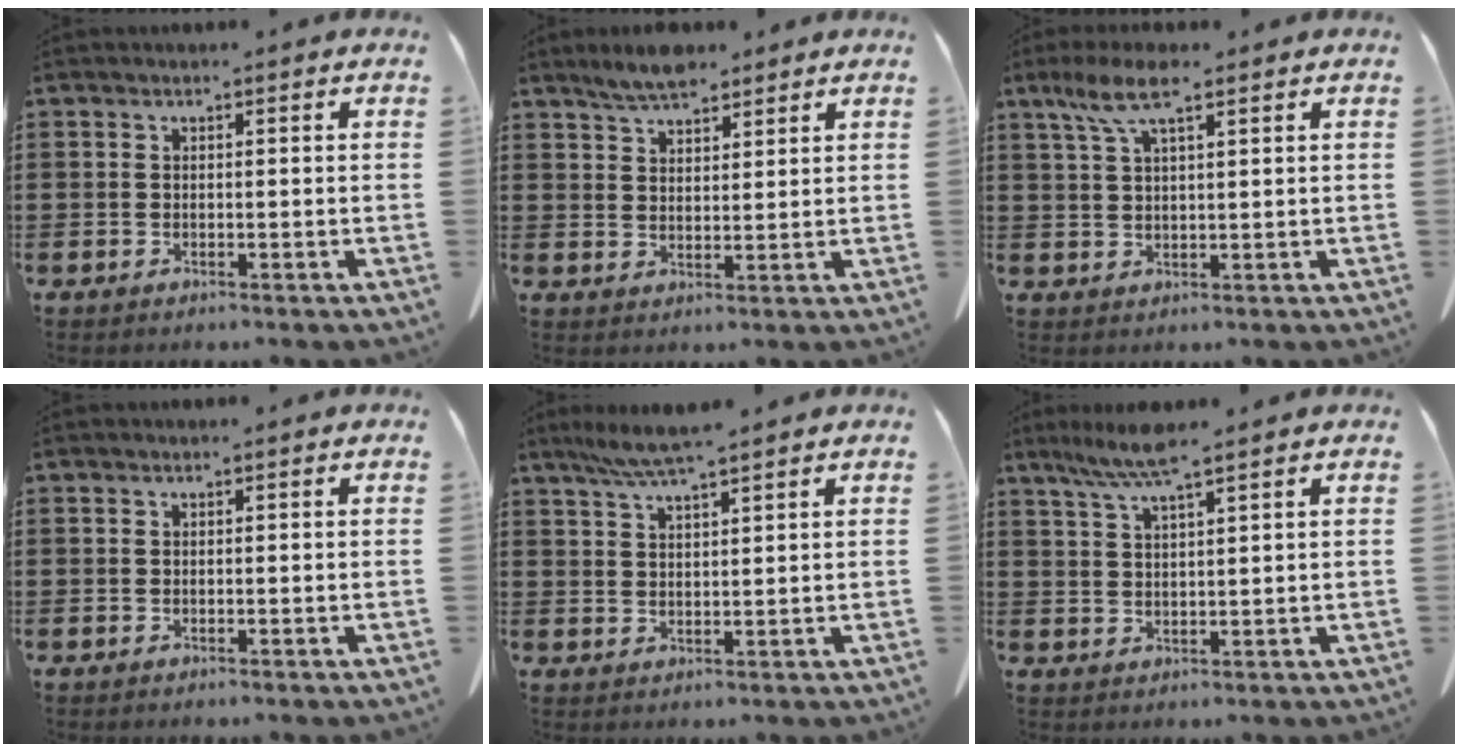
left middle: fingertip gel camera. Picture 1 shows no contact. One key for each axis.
{"total": 4.4, "fx": 4.0, "fy": 1.2, "fz": 1.4, "tx": -0.039, "ty": -0.006, "tz": 0.075}
{"total": 6.3, "fx": 3.5, "fy": 1.4, "fz": 5.0, "tx": -0.104, "ty": 0.007, "tz": 0.062}
{"total": 0.0}
{"total": 4.8, "fx": 3.9, "fy": -0.1, "fz": 2.7, "tx": -0.064, "ty": -0.005, "tz": 0.070}
{"total": 5.5, "fx": 4.0, "fy": 0.2, "fz": 3.7, "tx": -0.082, "ty": -0.007, "tz": 0.071}